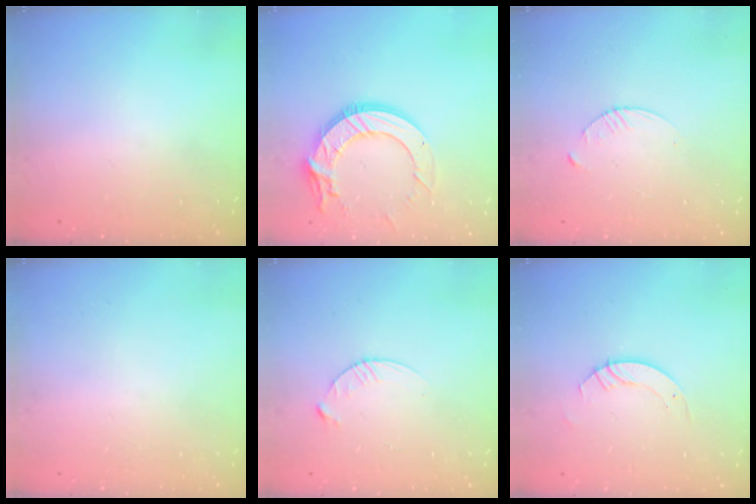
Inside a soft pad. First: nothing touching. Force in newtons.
{"total": 15.3, "press": 15.2, "slide": 1.5}
{"total": 3.8, "press": 3.7, "slide": 0.5}
{"total": 0.0}
{"total": 3.7, "press": 3.7, "slide": 0.4}
{"total": 3.5, "press": 3.5, "slide": 0.3}